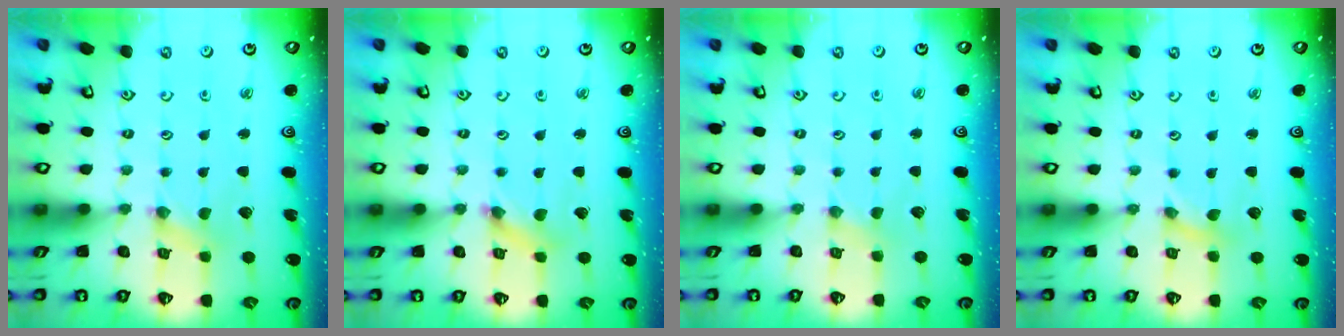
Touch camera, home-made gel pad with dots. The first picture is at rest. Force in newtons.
{"total": 2.5, "press": 2.5, "slide": 0.1}
{"total": 0.6, "press": 0.6, "slide": 0.2}
{"total": 0.0}